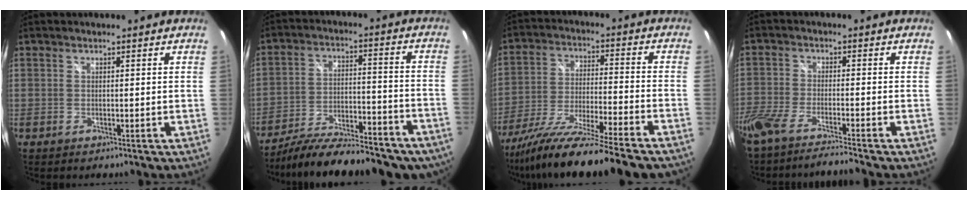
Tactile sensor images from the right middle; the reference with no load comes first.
{"total": 23.7, "force": [-19.1, 6.8, 12.2], "torque": [-0.209, -0.033, -0.261]}
{"total": 19.9, "force": [-16.5, -0.9, 11.1], "torque": [-0.206, -0.060, -0.275]}
{"total": 9.8, "force": [-8.5, -0.1, 4.9], "torque": [-0.117, -0.036, -0.154]}